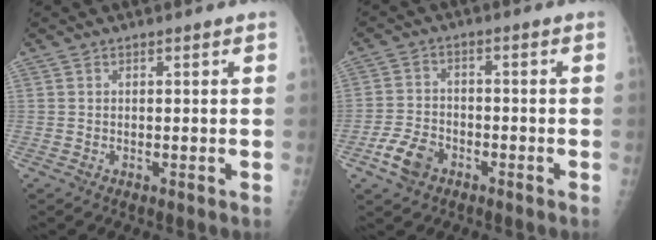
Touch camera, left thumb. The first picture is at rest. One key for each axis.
{"total": 6.1, "fx": -3.3, "fy": 4.0, "fz": 3.2, "tx": -0.058, "ty": 0.018, "tz": -0.059}